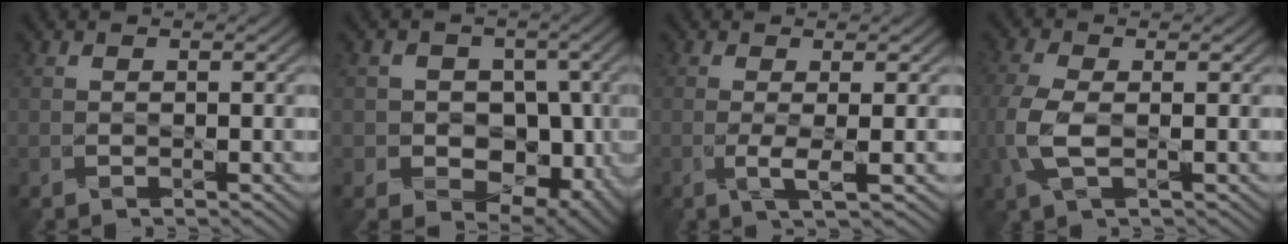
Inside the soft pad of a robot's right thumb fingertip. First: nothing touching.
{"total": 10.8, "force": [-1.3, 9.6, 4.7], "torque": [-0.106, 0.004, -0.041]}
{"total": 2.5, "force": [-0.7, -0.3, 2.4], "torque": [-0.056, -0.004, -0.013]}
{"total": 4.7, "force": [-0.8, 2.0, 4.2], "torque": [-0.120, -0.001, -0.015]}